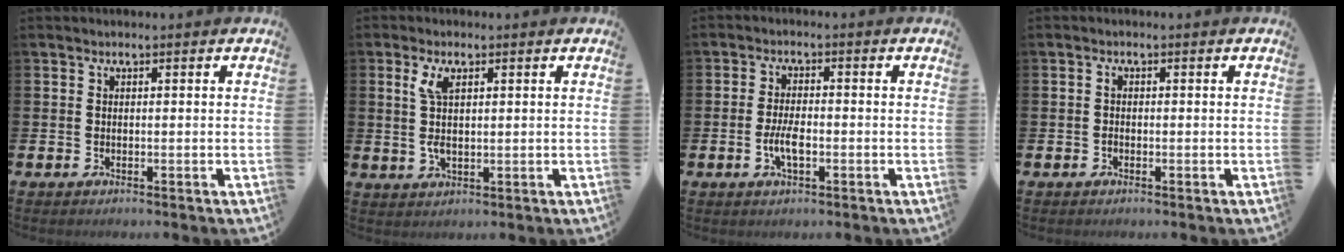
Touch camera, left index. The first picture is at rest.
{"total": 4.2, "force": [1.6, 1.7, 3.4], "torque": [-0.062, 0.001, 0.025]}
{"total": 3.8, "force": [-0.9, 1.5, 3.4], "torque": [-0.062, -0.002, -0.019]}
{"total": 0.9, "force": [-0.3, 0.6, 0.5], "torque": [-0.004, 0.000, -0.008]}